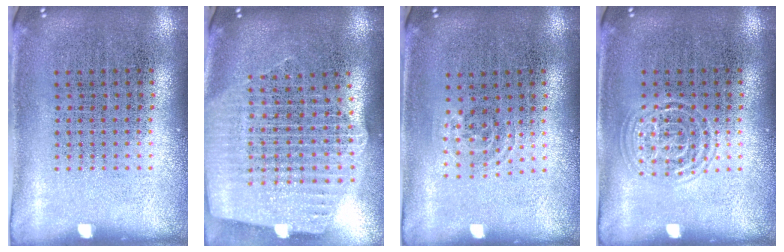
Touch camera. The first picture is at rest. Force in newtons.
{"total": 2.6, "press": 2.2, "slide": 1.3}
{"total": 0.8, "press": 0.5, "slide": 0.6}
{"total": 1.2, "press": 1.1, "slide": 0.2}